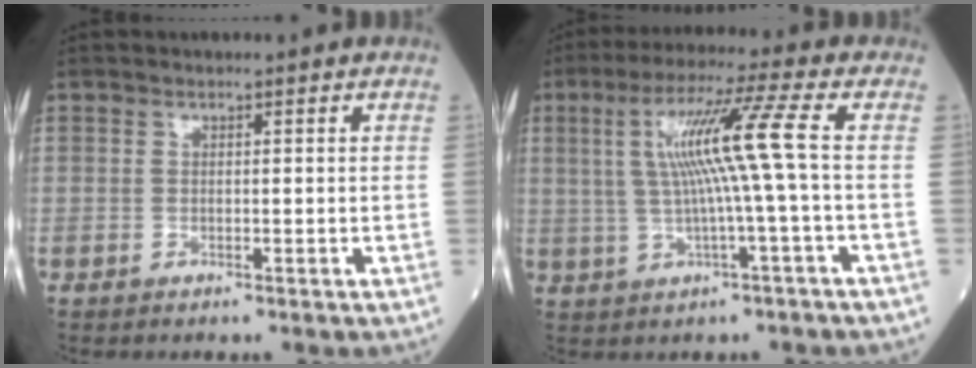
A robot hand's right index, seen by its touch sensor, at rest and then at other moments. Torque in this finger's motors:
{"motor_torque": [1.37, 0.24, 0.60, 0.21]}